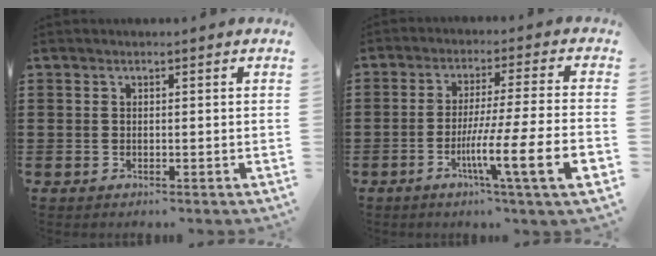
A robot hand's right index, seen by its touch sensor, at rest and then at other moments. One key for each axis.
{"total": 10.9, "fx": -4.7, "fy": -0.1, "fz": 9.9, "tx": -0.176, "ty": -0.012, "tz": -0.087}